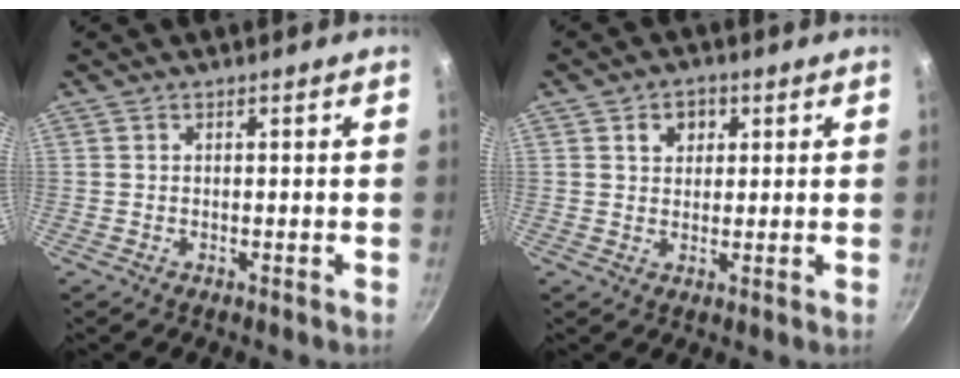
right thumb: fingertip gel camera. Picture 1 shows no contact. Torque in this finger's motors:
{"motor_torque": [-0.31, 0.53, 0.52, 0.42, 0.01]}